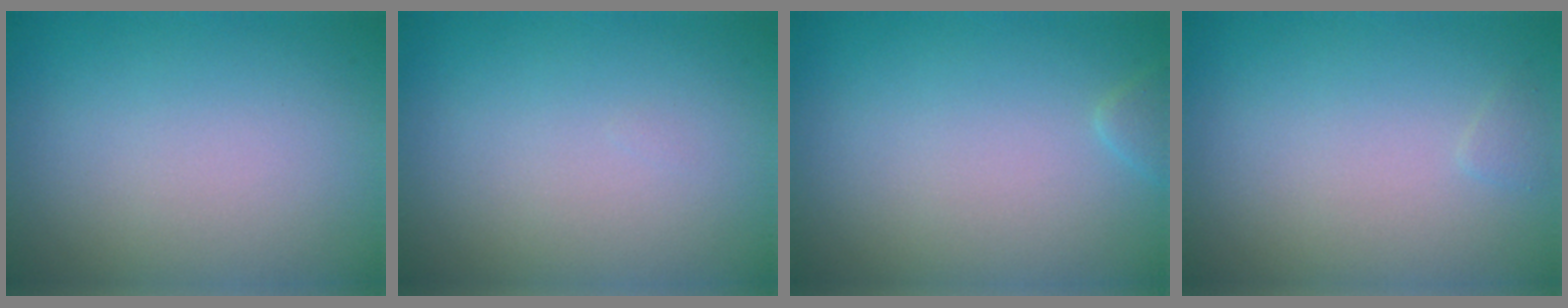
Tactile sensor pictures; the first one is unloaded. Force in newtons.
{"total": 0.0}
{"total": 0.8, "press": 0.8, "slide": 0.0}
{"total": 0.5, "press": 0.5, "slide": 0.0}